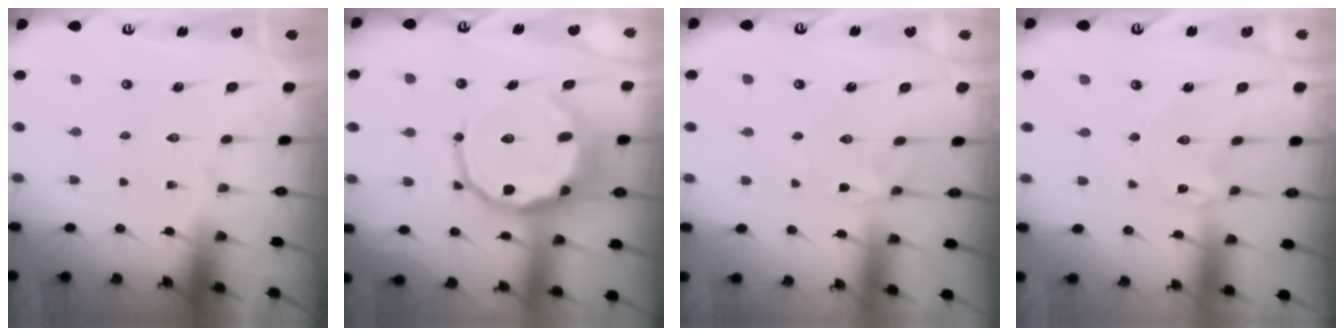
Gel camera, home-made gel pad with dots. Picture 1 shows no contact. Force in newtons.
{"total": 15.3, "press": 15.0, "slide": 3.2}
{"total": 3.3, "press": 3.3, "slide": 0.5}
{"total": 1.0, "press": 1.0, "slide": 0.1}